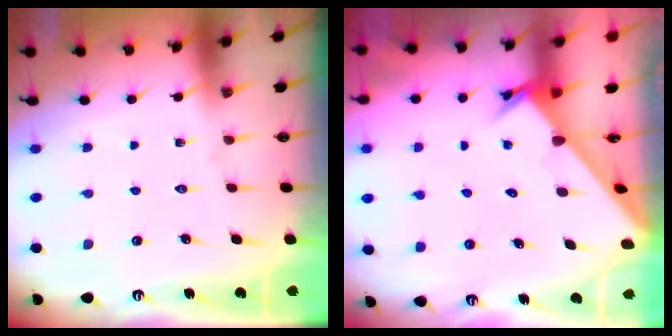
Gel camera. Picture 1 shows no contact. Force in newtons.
{"total": 2.6, "press": 2.6, "slide": 0.3}